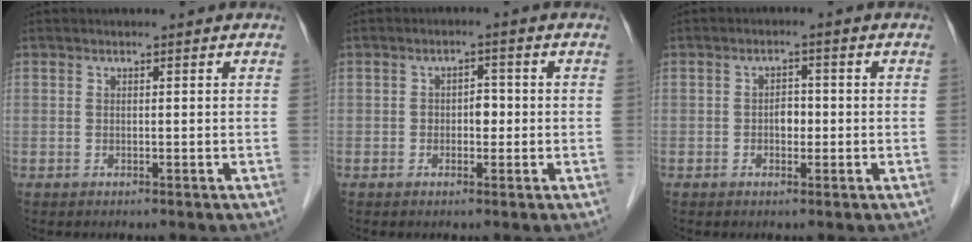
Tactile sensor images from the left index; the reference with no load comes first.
{"total": 2.4, "force": [-0.4, 1.5, 1.8], "torque": [-0.021, 0.008, -0.009]}
{"total": 2.3, "force": [-0.6, 1.4, 1.6], "torque": [-0.021, 0.008, -0.011]}